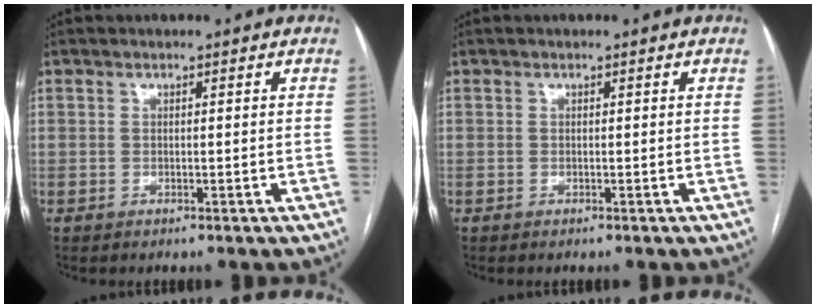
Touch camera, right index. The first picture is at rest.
{"total": 0.0}